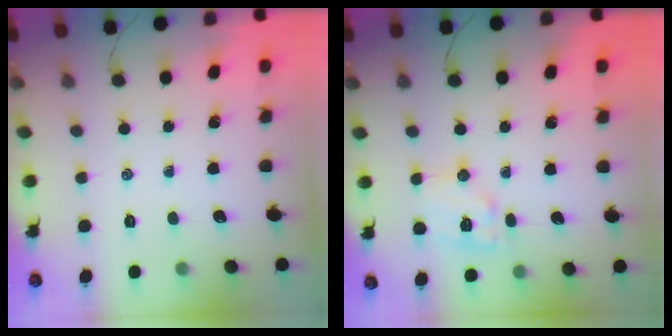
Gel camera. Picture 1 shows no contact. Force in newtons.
{"total": 11.1, "press": 11.1, "slide": 0.6}